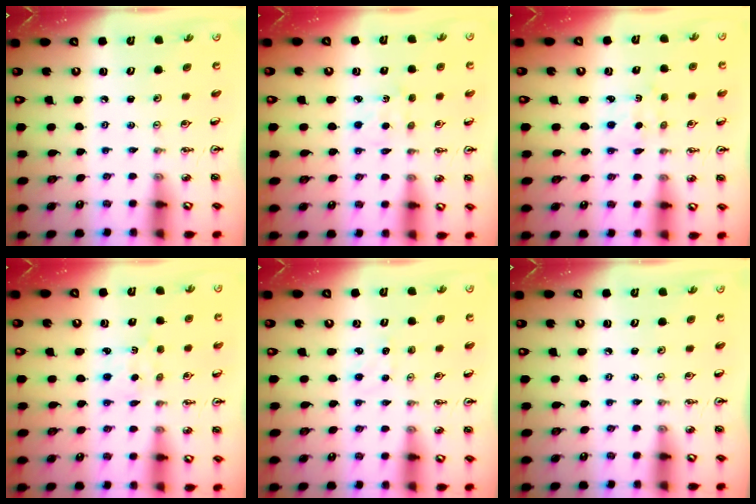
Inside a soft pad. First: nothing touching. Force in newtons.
{"total": 3.2, "press": 3.2, "slide": 0.4}
{"total": 1.7, "press": 1.7, "slide": 0.3}
{"total": 1.7, "press": 1.7, "slide": 0.3}
{"total": 2.2, "press": 2.2, "slide": 0.3}
{"total": 0.0}